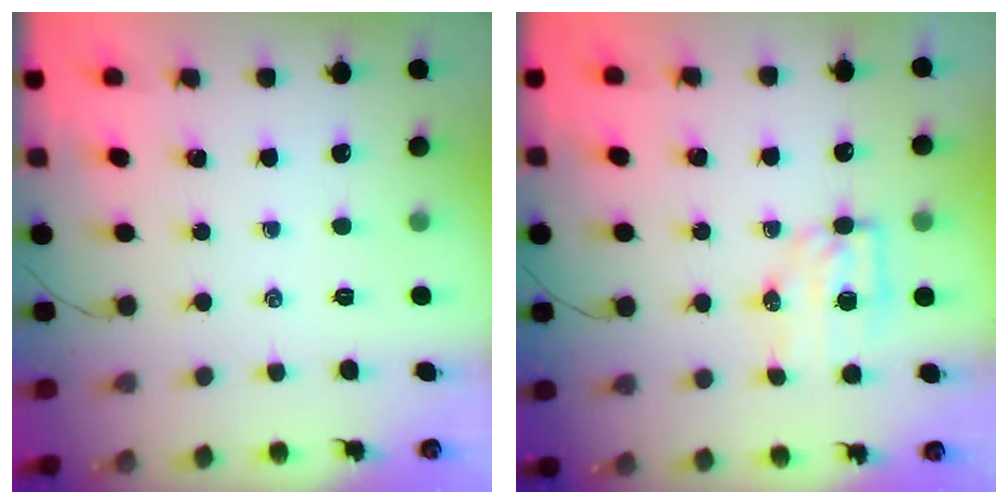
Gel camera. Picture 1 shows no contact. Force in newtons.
{"total": 6.5, "press": 6.4, "slide": 1.0}